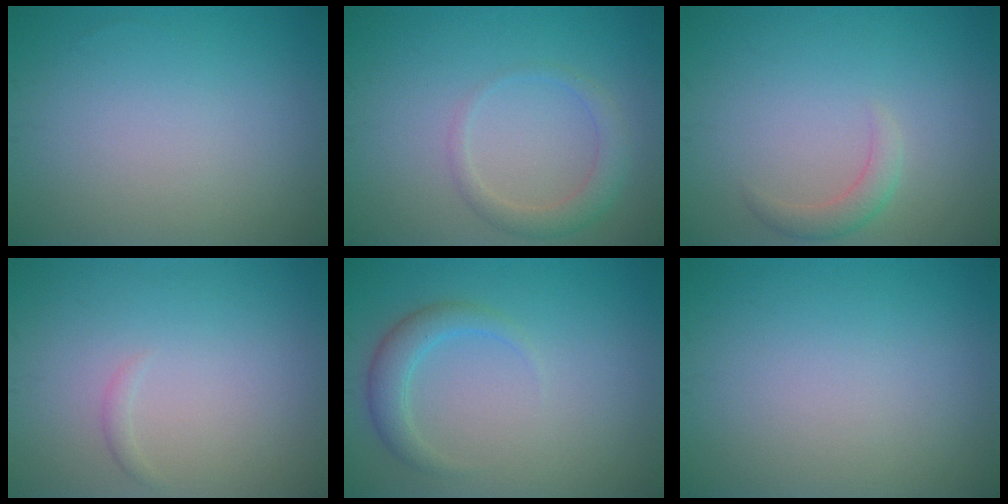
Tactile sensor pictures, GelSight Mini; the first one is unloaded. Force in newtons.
{"total": 2.2, "press": 2.2, "slide": 0.3}
{"total": 1.7, "press": 1.7, "slide": 0.3}
{"total": 0.5, "press": 0.5, "slide": 0.0}
{"total": 2.4, "press": 2.4, "slide": 0.1}
{"total": 0.0}